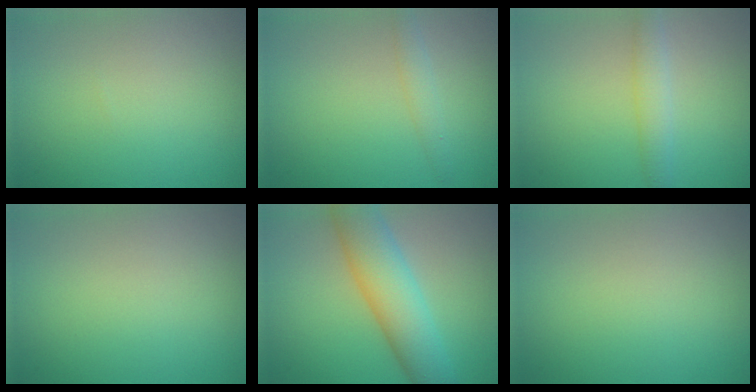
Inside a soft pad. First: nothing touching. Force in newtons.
{"total": 1.5, "press": 1.5, "slide": 0.0}
{"total": 2.3, "press": 2.3, "slide": 0.2}
{"total": 0.0}
{"total": 7.6, "press": 7.6, "slide": 0.3}
{"total": 0.0}